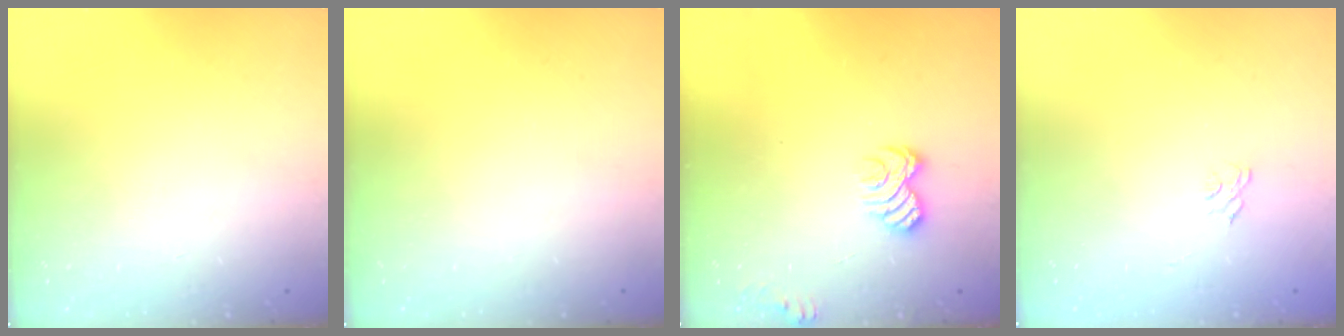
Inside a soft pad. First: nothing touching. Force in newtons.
{"total": 0.0}
{"total": 6.0, "press": 5.8, "slide": 1.3}
{"total": 4.2, "press": 4.0, "slide": 1.1}